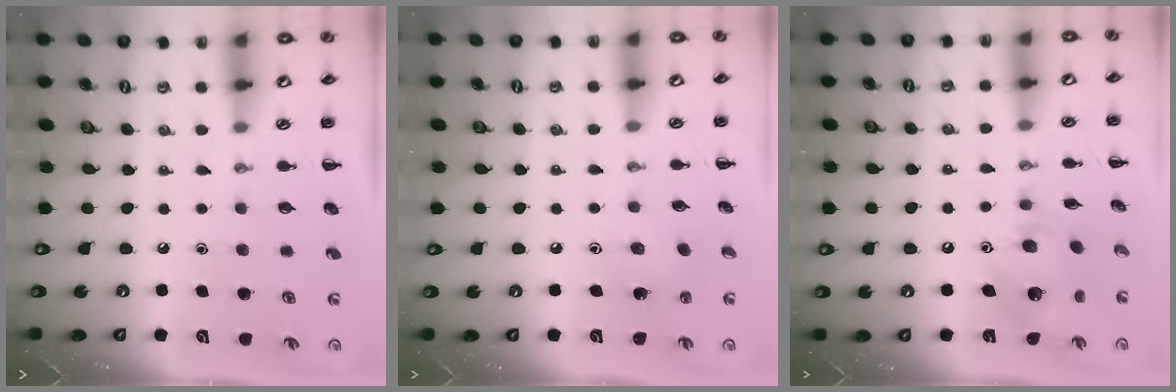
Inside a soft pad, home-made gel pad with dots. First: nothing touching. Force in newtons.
{"total": 3.0, "press": 2.8, "slide": 1.0}
{"total": 9.4, "press": 9.4, "slide": 0.1}